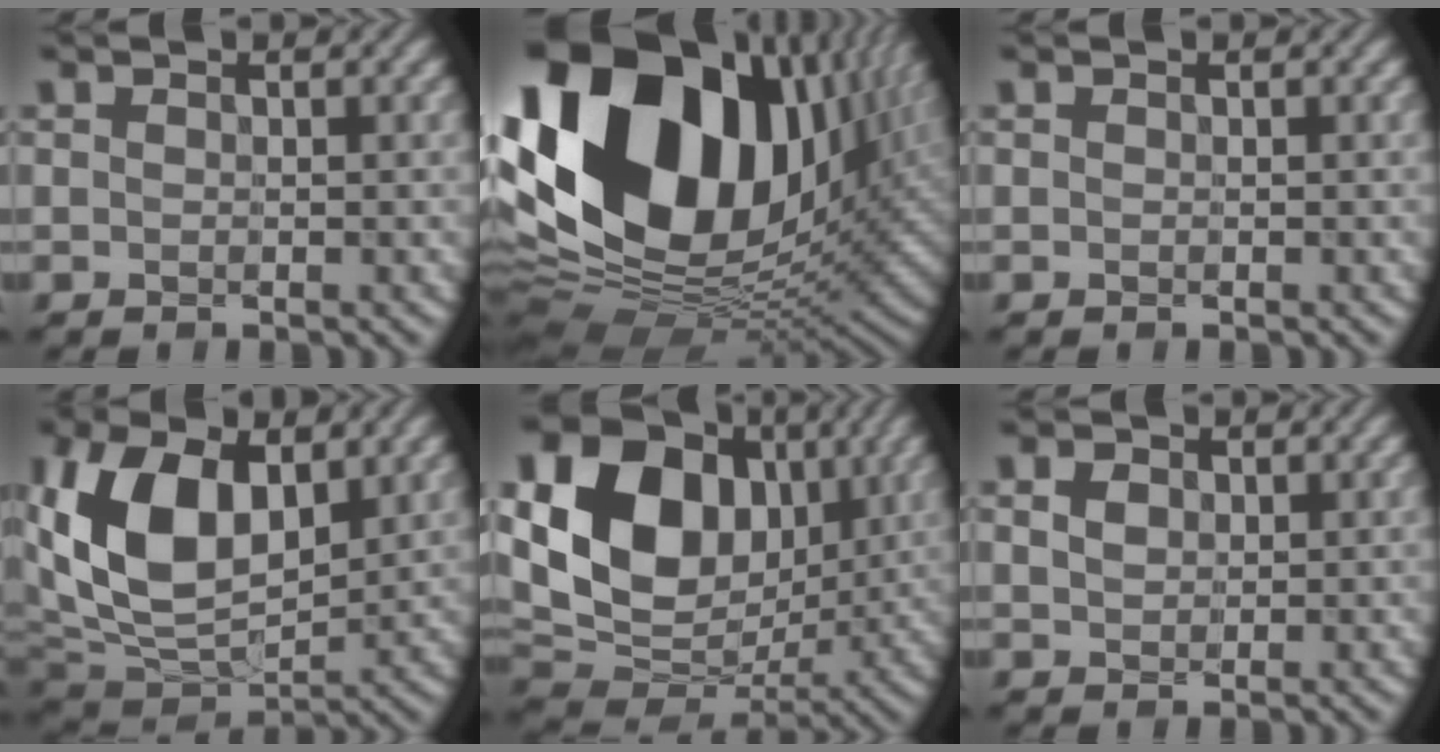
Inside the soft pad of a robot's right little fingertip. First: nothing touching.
{"total": 21.1, "force": [5.0, 14.2, 14.8], "torque": [-0.312, 0.012, 0.098]}
{"total": 0.0}
{"total": 11.3, "force": [2.0, 7.2, 8.5], "torque": [-0.191, -0.006, 0.038]}
{"total": 17.7, "force": [3.5, 13.2, 11.2], "torque": [-0.205, 0.030, 0.063]}
{"total": 1.5, "force": [0.1, 1.3, 0.7], "torque": [-0.021, -0.002, 0.000]}